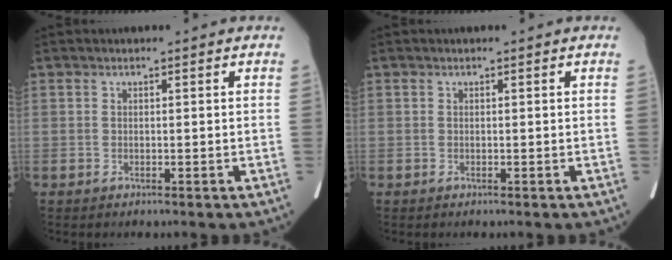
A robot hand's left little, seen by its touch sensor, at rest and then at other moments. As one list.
[{"total": 0.0}]